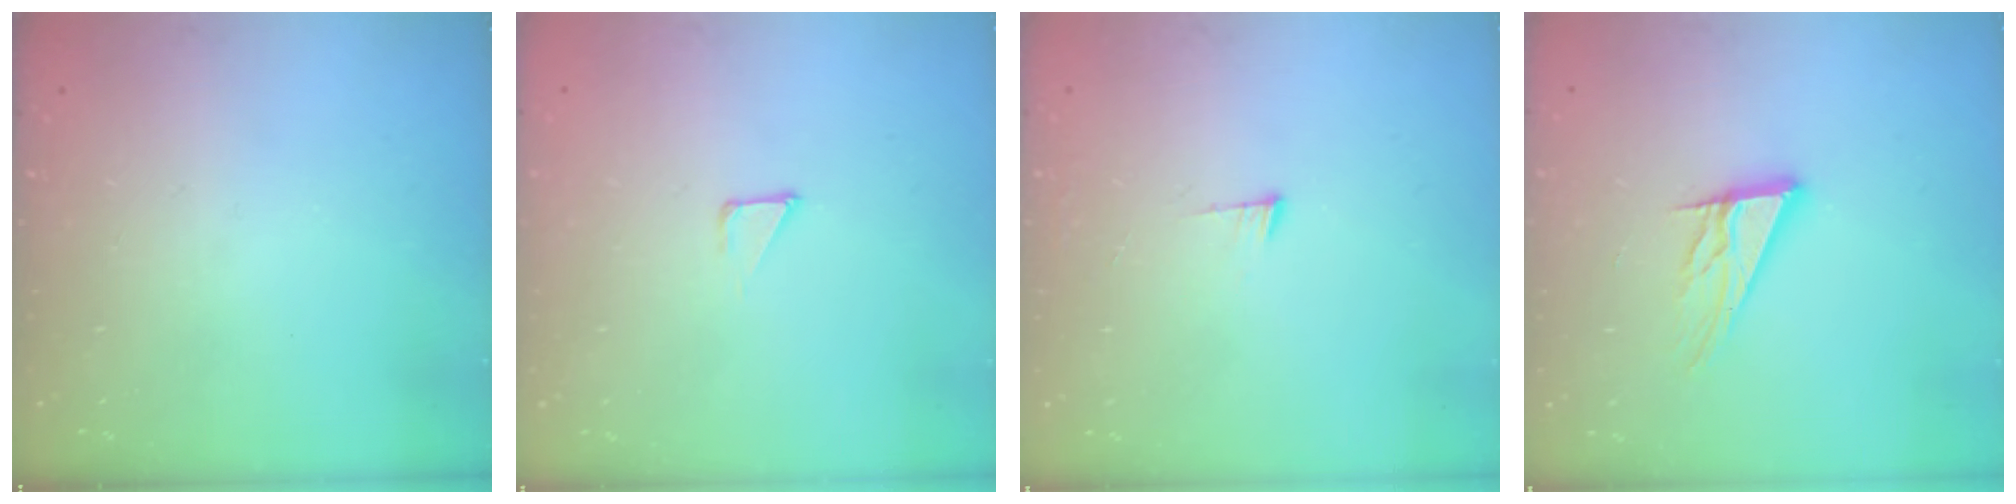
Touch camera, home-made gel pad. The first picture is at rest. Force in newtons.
{"total": 2.9, "press": 2.9, "slide": 0.3}
{"total": 3.6, "press": 3.5, "slide": 0.5}
{"total": 11.5, "press": 11.4, "slide": 1.9}